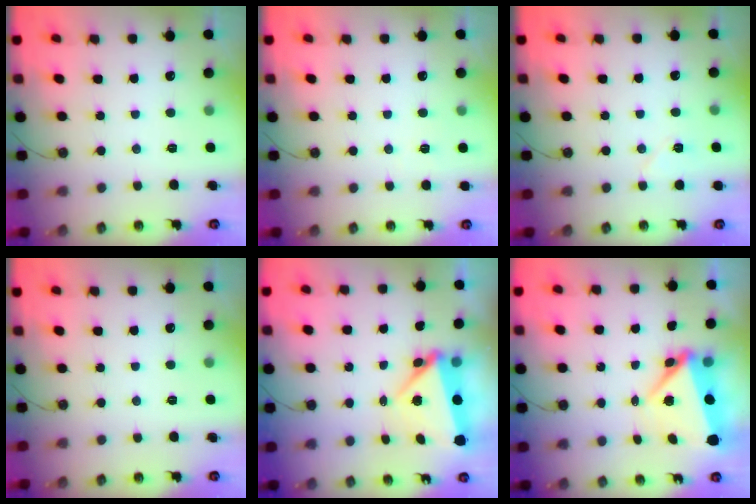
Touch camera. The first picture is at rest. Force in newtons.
{"total": 2.4, "press": 2.3, "slide": 0.6}
{"total": 7.1, "press": 6.9, "slide": 1.7}
{"total": 0.0}
{"total": 6.9, "press": 6.6, "slide": 1.9}
{"total": 6.2, "press": 5.9, "slide": 1.6}